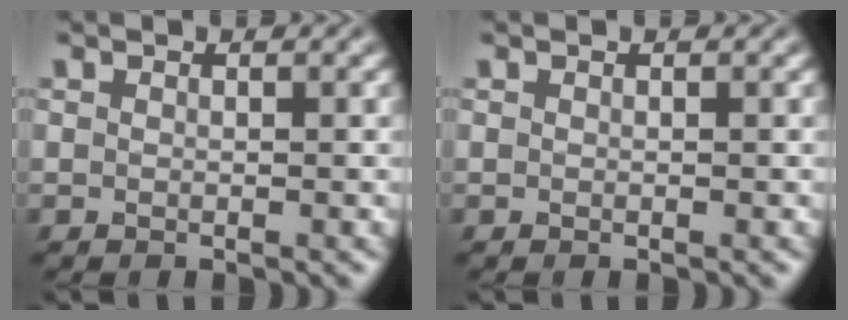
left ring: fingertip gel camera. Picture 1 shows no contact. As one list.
[{"total": 0.0}]